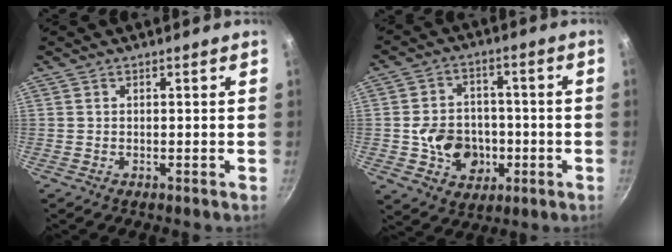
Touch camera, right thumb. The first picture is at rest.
{"total": 11.8, "force": [-2.2, 9.8, 6.3], "torque": [-0.069, 0.024, -0.029]}